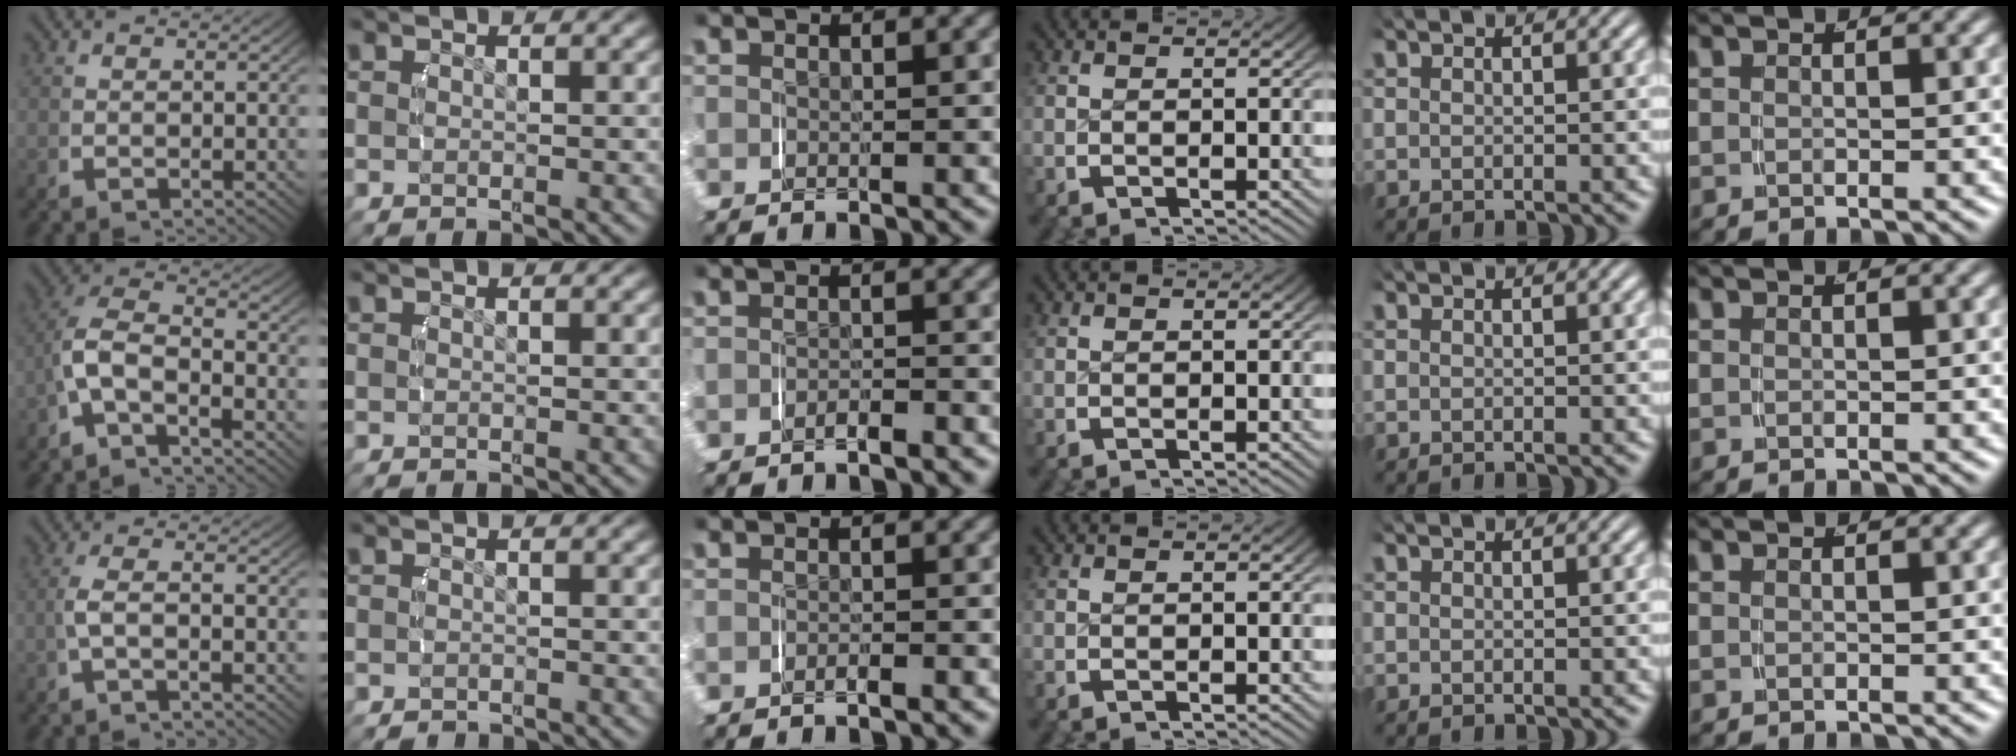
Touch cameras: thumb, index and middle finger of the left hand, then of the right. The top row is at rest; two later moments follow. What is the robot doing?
{"motion": "lift_and_place", "object": "camera"}